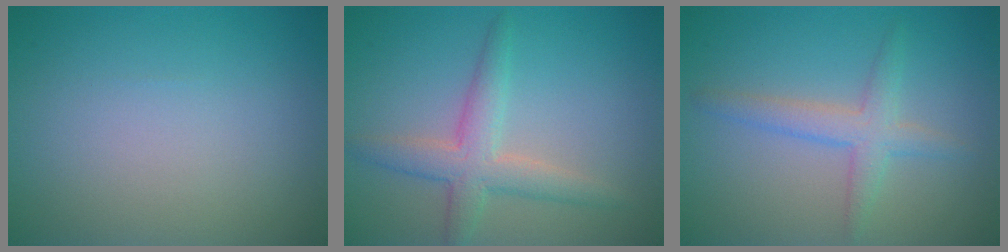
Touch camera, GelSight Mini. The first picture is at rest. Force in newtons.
{"total": 3.6, "press": 3.6, "slide": 0.1}
{"total": 2.8, "press": 2.7, "slide": 0.2}